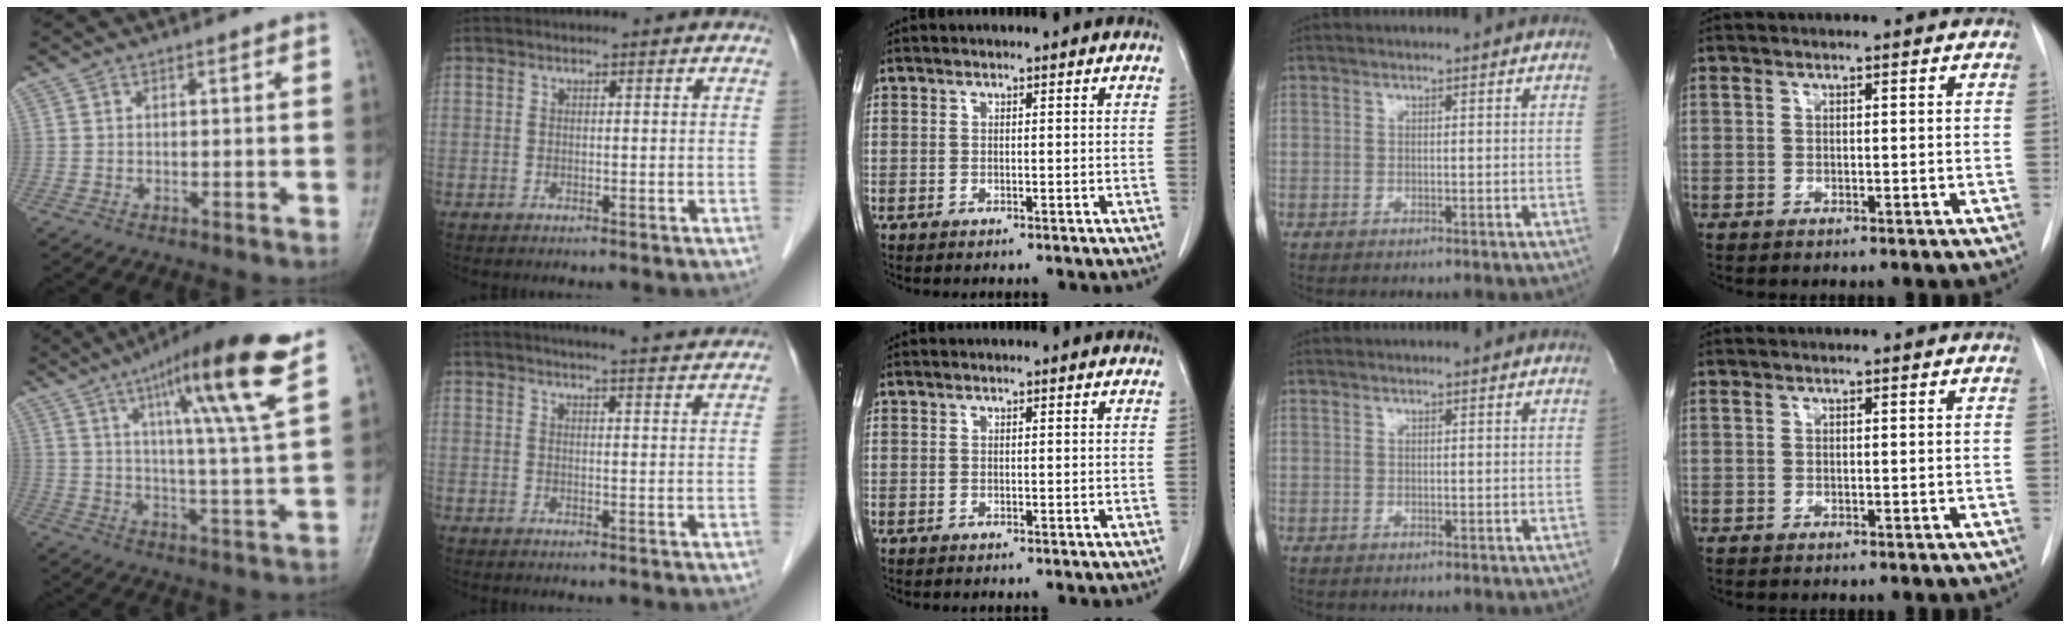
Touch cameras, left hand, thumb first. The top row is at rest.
{"thumb": {"total": 18.4, "force": [9.8, 1.2, 15.6], "torque": [-0.234, -0.040, 0.147]}, "index": {"total": 10.7, "force": [9.9, 0.4, 4.0], "torque": [-0.050, 0.002, 0.112]}}